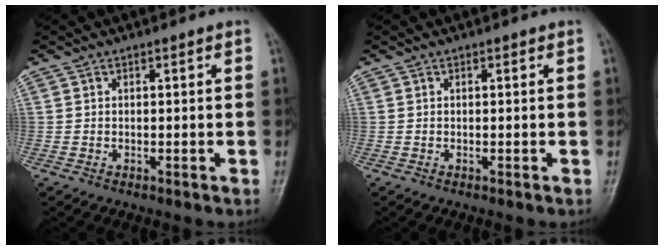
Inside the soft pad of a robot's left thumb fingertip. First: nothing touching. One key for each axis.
{"total": 0.0}